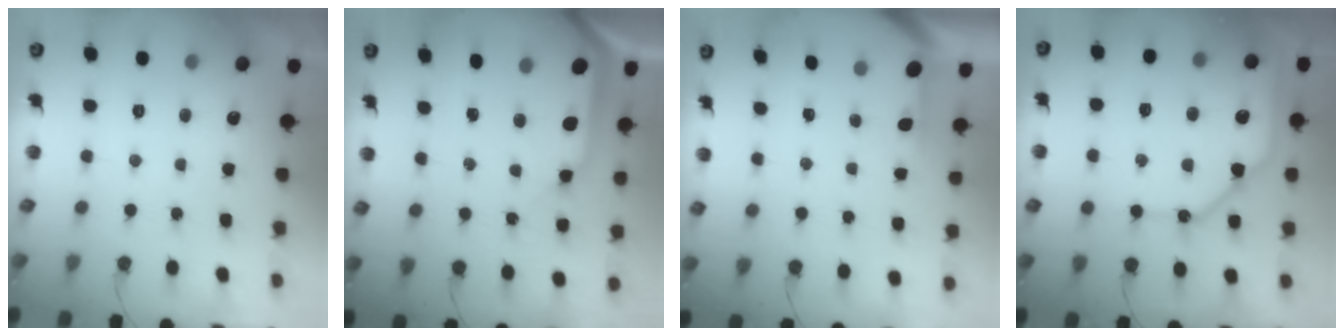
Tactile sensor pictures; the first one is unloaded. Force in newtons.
{"total": 12.1, "press": 12.0, "slide": 1.4}
{"total": 1.4, "press": 1.4, "slide": 0.2}
{"total": 15.8, "press": 15.7, "slide": 1.7}